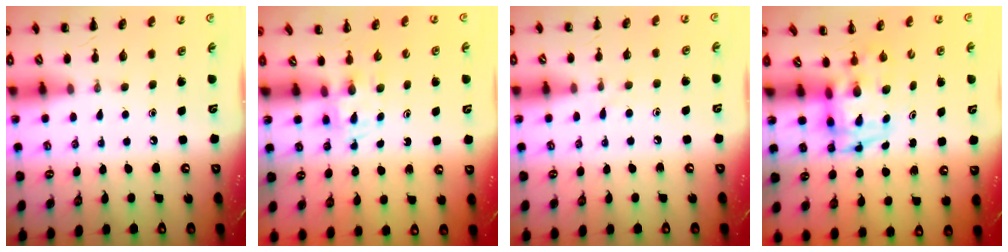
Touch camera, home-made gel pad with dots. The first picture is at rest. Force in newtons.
{"total": 2.5, "press": 2.1, "slide": 1.2}
{"total": 3.7, "press": 3.4, "slide": 1.5}
{"total": 3.5, "press": 3.4, "slide": 0.7}